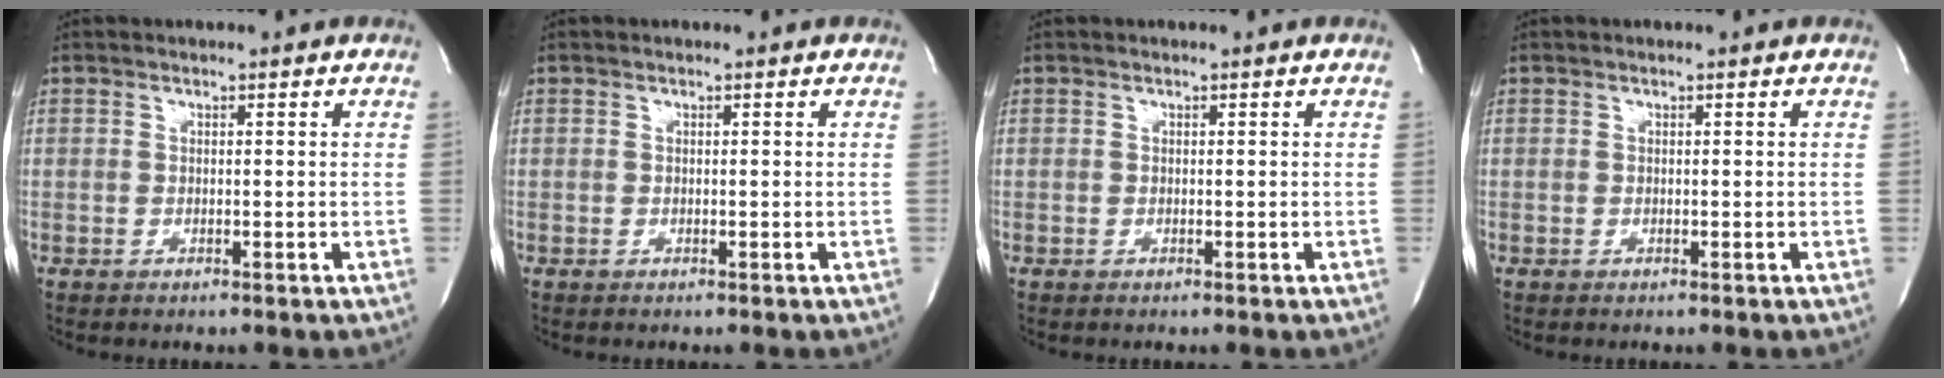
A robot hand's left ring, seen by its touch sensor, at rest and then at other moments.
{"total": 0.0}
{"total": 0.0}
{"total": 0.0}